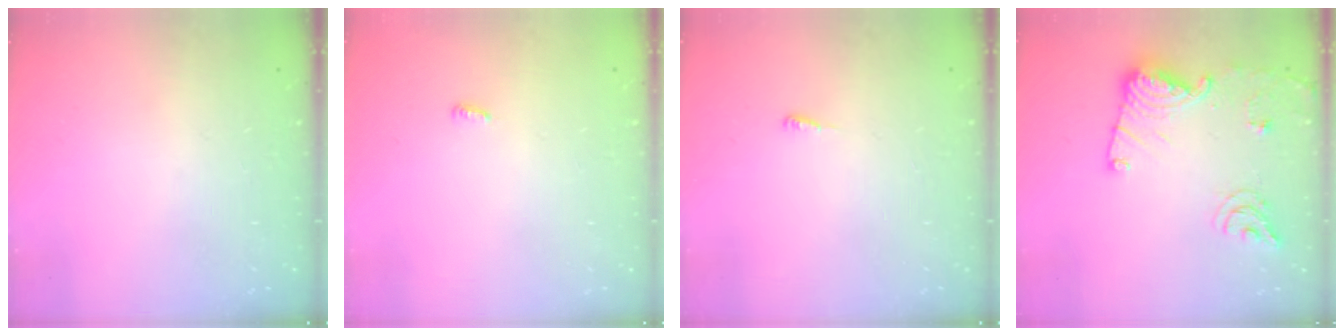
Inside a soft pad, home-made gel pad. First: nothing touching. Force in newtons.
{"total": 2.6, "press": 2.6, "slide": 0.2}
{"total": 4.4, "press": 4.4, "slide": 0.5}
{"total": 15.1, "press": 15.0, "slide": 1.5}